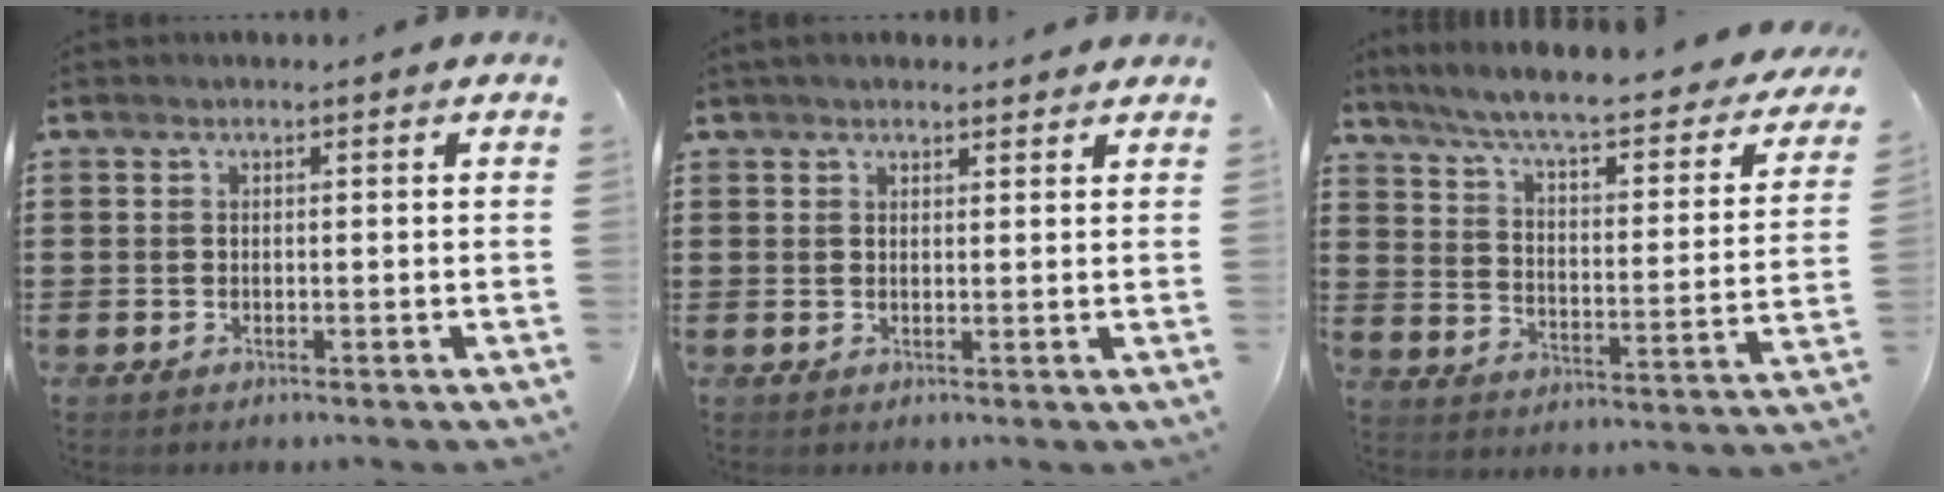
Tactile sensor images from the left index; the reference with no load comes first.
{"total": 1.9, "force": [1.8, 0.4, 0.6], "torque": [-0.014, 0.004, 0.035]}
{"total": 6.6, "force": [5.5, 0.0, 3.7], "torque": [-0.095, -0.046, 0.088]}